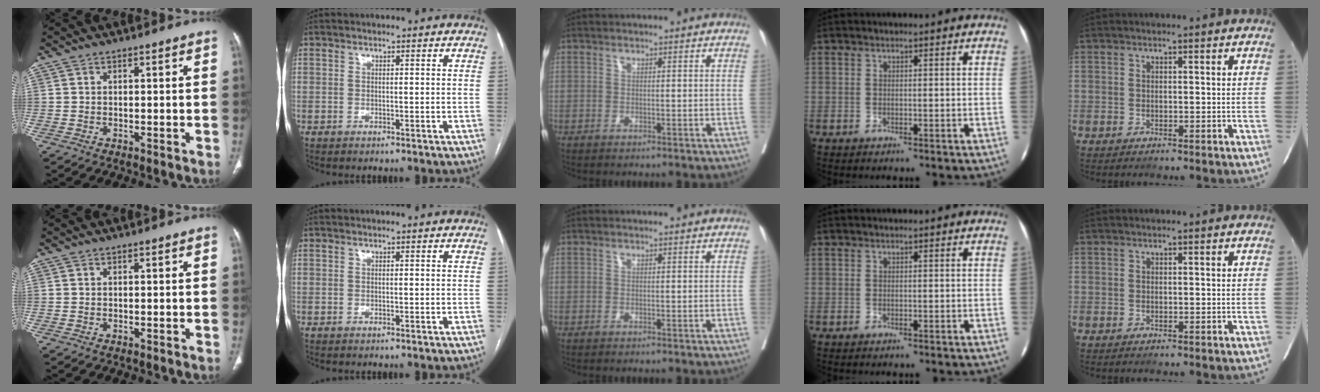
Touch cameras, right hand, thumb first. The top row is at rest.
{}